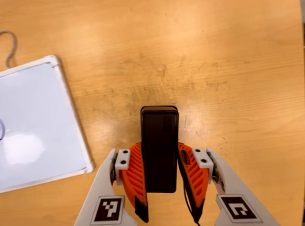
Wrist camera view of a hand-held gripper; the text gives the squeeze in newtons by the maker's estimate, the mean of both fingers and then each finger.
{"total": 4.0, "left": 2.7, "right": 5.3}